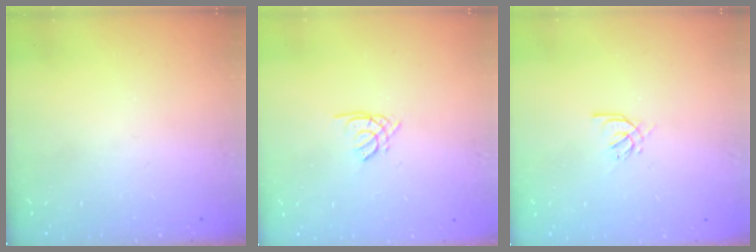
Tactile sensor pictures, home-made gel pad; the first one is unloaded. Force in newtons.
{"total": 1.3, "press": 1.3, "slide": 0.4}
{"total": 2.4, "press": 2.4, "slide": 0.5}